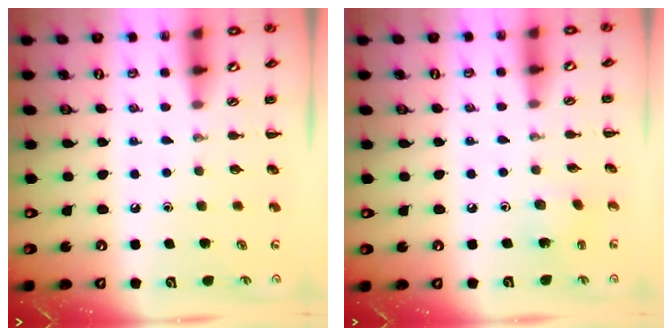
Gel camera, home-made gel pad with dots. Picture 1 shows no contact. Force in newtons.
{"total": 2.5, "press": 2.4, "slide": 0.8}